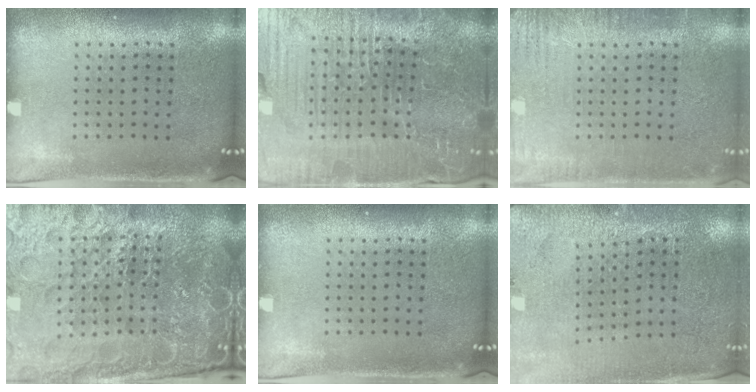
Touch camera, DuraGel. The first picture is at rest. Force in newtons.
{"total": 6.2, "press": 5.8, "slide": 2.1}
{"total": 2.9, "press": 2.9, "slide": 0.4}
{"total": 6.9, "press": 6.1, "slide": 3.2}
{"total": 0.0}
{"total": 2.8, "press": 2.8, "slide": 0.3}